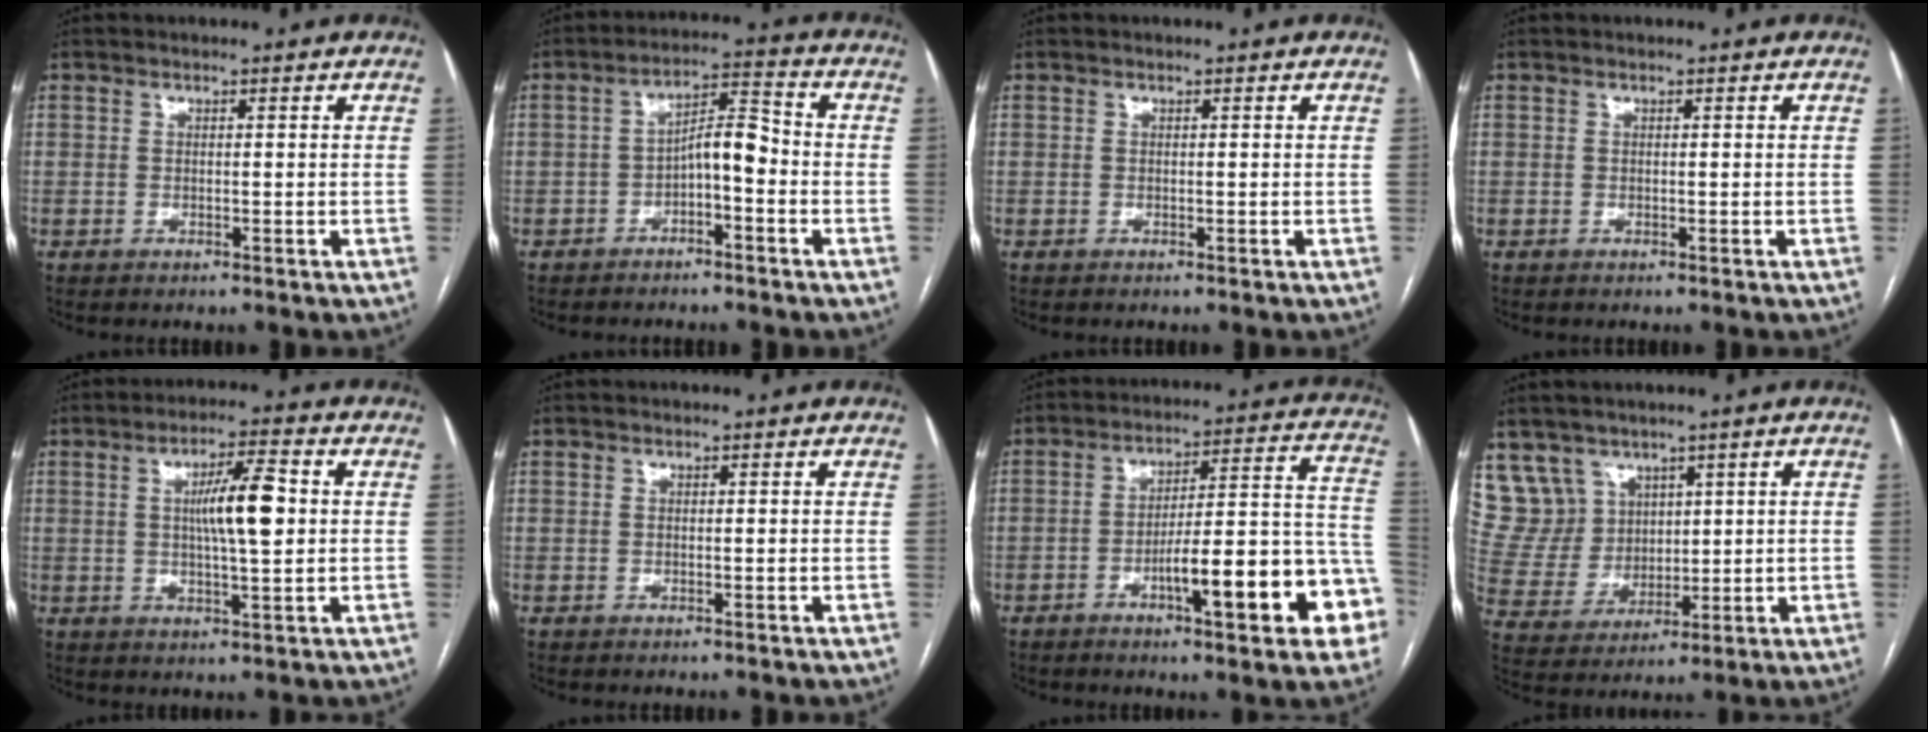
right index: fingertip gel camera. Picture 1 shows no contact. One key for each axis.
{"total": 6.0, "fx": -1.9, "fy": 1.8, "fz": 5.4, "tx": -0.094, "ty": 0.026, "tz": -0.031}
{"total": 0.0}
{"total": 0.0}
{"total": 8.2, "fx": 1.0, "fy": 1.1, "fz": 8.1, "tx": -0.139, "ty": 0.009, "tz": 0.017}
{"total": 0.0}
{"total": 16.7, "fx": -6.6, "fy": 2.7, "fz": 15.1, "tx": -0.169, "ty": 0.033, "tz": -0.084}
{"total": 8.7, "fx": 5.7, "fy": 6.5, "fz": 0.2, "tx": -0.014, "ty": 0.032, "tz": 0.135}